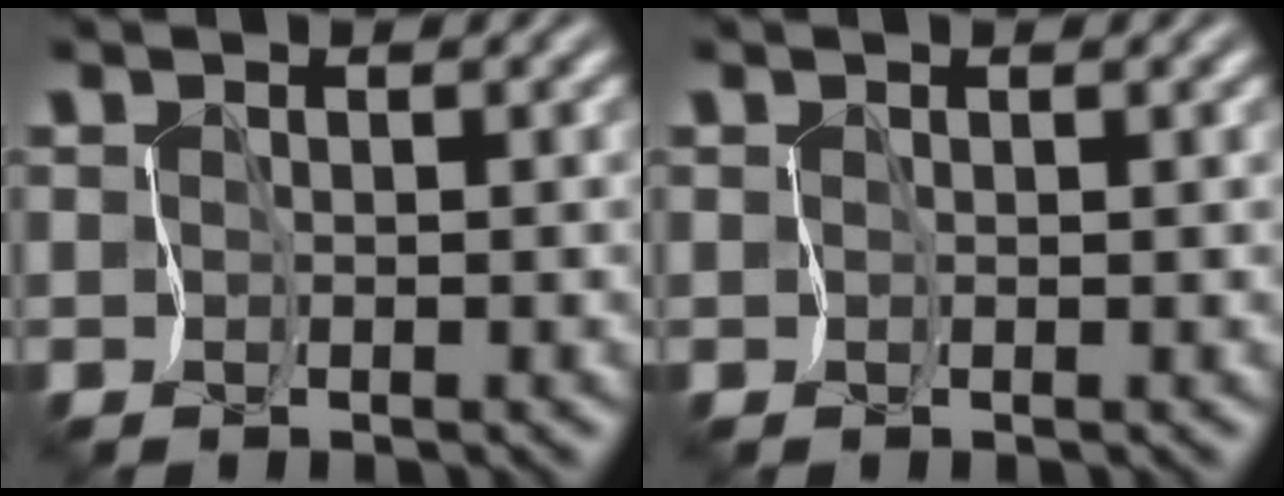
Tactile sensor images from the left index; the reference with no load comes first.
{"total": 0.6, "force": [0.4, 0.1, 0.4], "torque": [-0.005, 0.000, 0.008]}